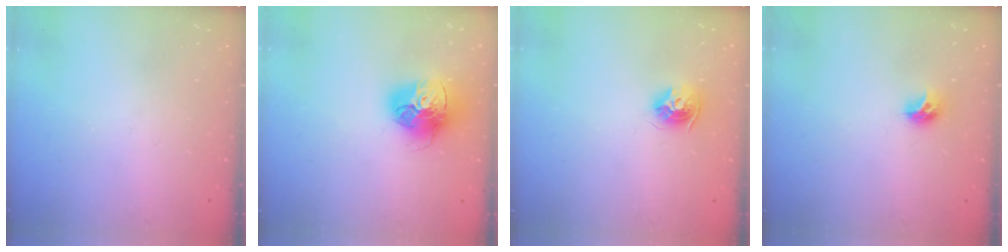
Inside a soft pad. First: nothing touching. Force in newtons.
{"total": 16.2, "press": 16.1, "slide": 1.6}
{"total": 9.5, "press": 9.5, "slide": 0.4}
{"total": 7.5, "press": 7.4, "slide": 0.7}